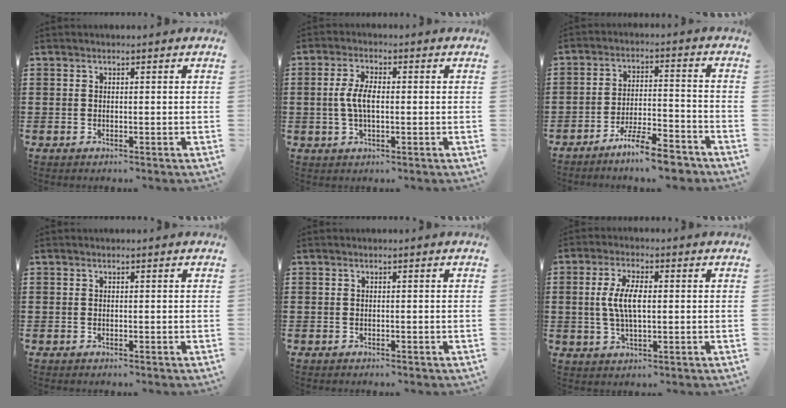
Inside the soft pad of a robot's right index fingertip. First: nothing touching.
{"total": 4.7, "force": [-0.3, 1.9, 4.3], "torque": [-0.103, -0.004, -0.014]}
{"total": 8.0, "force": [-6.8, 0.8, 4.1], "torque": [-0.074, 0.007, -0.127]}
{"total": 0.0}
{"total": 0.0}
{"total": 6.1, "force": [0.2, 2.2, 5.7], "torque": [-0.131, -0.003, -0.006]}